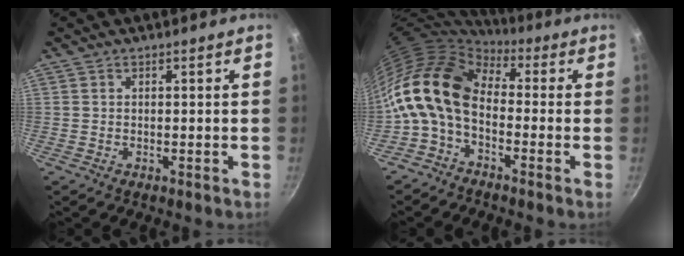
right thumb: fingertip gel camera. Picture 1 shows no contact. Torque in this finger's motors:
{"motor_torque": [1.87, 3.14, 1.88, -0.89, 0.30]}